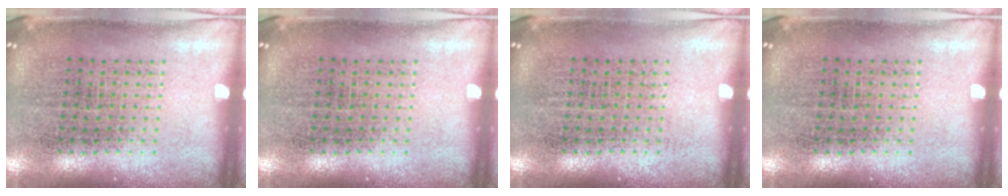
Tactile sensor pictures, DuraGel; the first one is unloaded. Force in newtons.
{"total": 0.0}
{"total": 0.0}
{"total": 0.0}